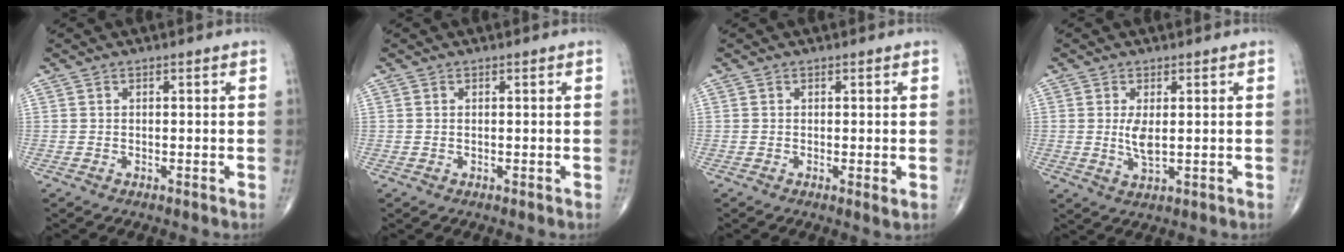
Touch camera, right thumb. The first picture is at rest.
{"total": 0.0}
{"total": 1.6, "force": [-0.1, 0.3, 1.5], "torque": [-0.028, -0.008, -0.004]}
{"total": 3.8, "force": [0.4, 1.3, 3.5], "torque": [-0.072, -0.013, 0.012]}